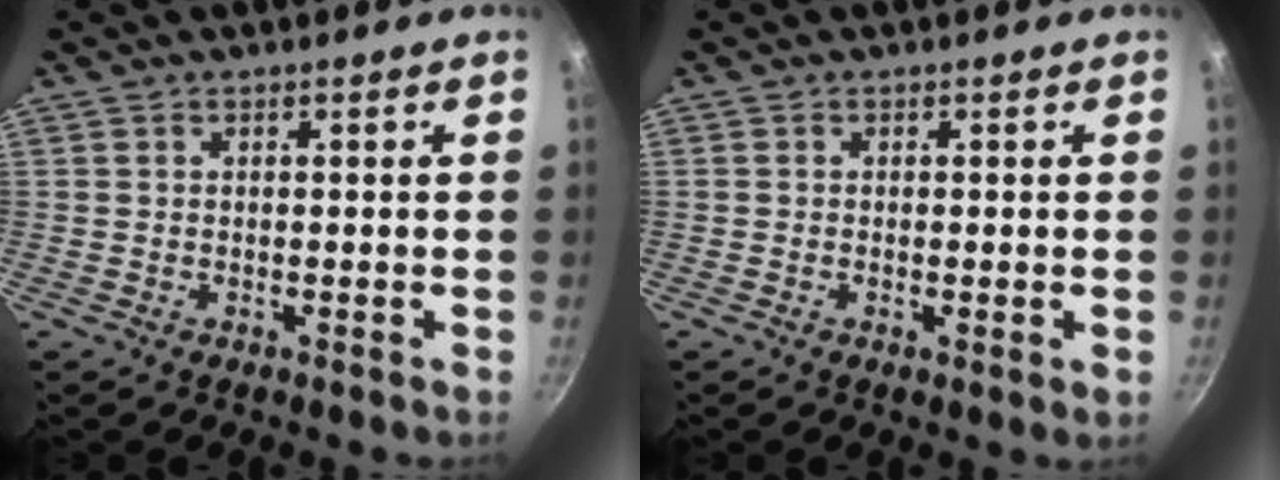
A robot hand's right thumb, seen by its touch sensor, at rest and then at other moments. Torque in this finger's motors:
{"motor_torque": [-0.07, 0.10, -0.24, -0.08, -0.02]}